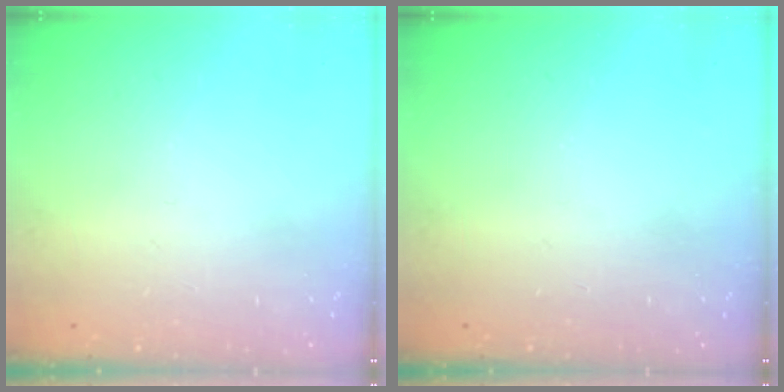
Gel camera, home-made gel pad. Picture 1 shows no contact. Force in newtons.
{"total": 0.0}